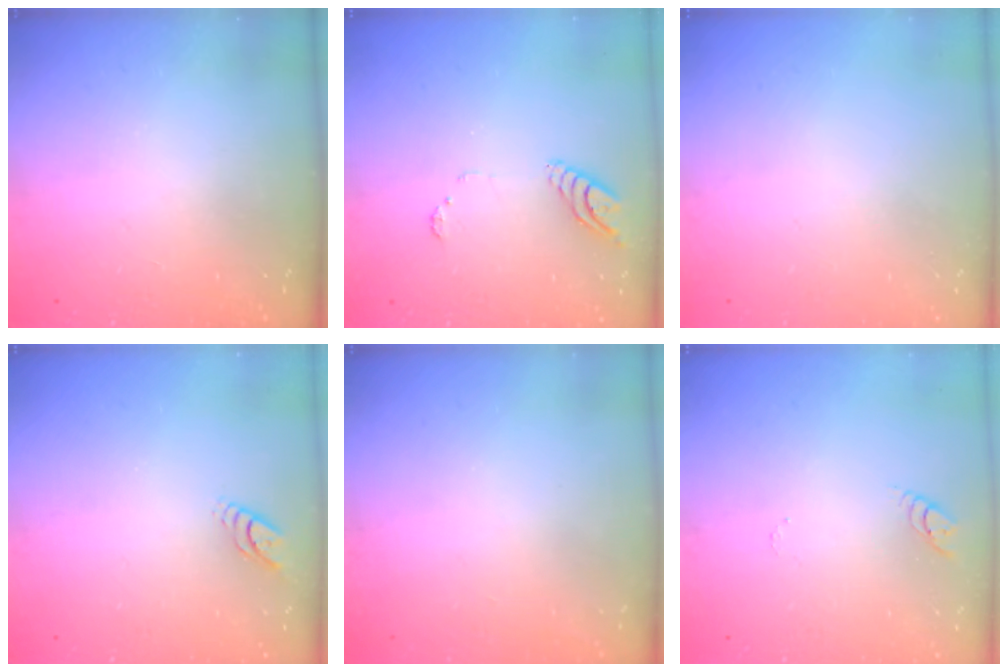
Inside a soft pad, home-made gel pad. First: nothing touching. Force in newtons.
{"total": 6.5, "press": 6.5, "slide": 0.4}
{"total": 0.0}
{"total": 3.6, "press": 3.6, "slide": 0.1}
{"total": 0.0}
{"total": 2.8, "press": 2.8, "slide": 0.2}